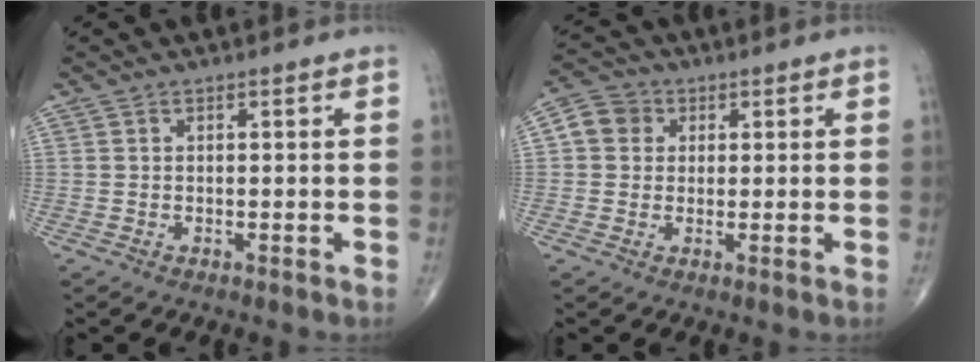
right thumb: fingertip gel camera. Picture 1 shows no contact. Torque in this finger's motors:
{"motor_torque": [-0.02, 0.05, 0.21, 0.06, 0.04]}